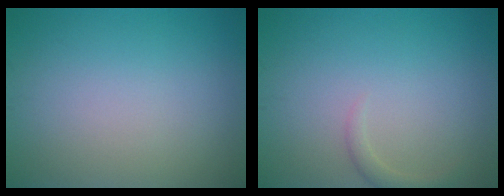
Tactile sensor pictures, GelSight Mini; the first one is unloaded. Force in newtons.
{"total": 1.2, "press": 1.2, "slide": 0.1}